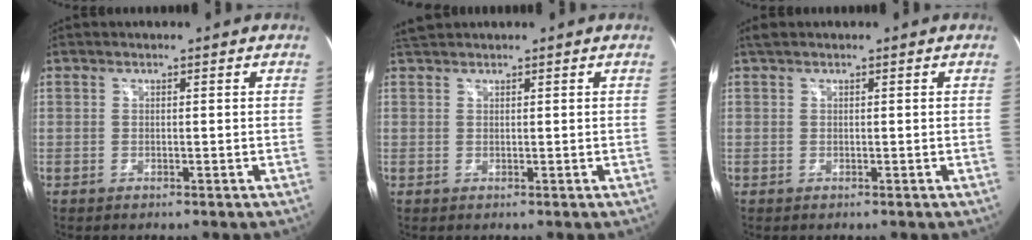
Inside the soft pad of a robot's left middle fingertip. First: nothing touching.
{"total": 1.7, "force": [1.3, 1.0, 0.2], "torque": [-0.006, 0.011, 0.023]}
{"total": 0.6, "force": [0.3, 0.5, 0.2], "torque": [-0.002, 0.003, 0.002]}